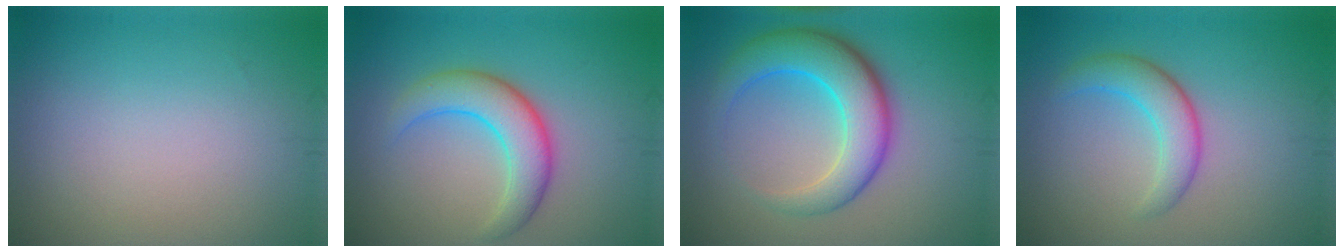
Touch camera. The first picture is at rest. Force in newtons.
{"total": 5.0, "press": 5.0, "slide": 0.2}
{"total": 7.1, "press": 7.1, "slide": 0.1}
{"total": 3.6, "press": 3.6, "slide": 0.1}